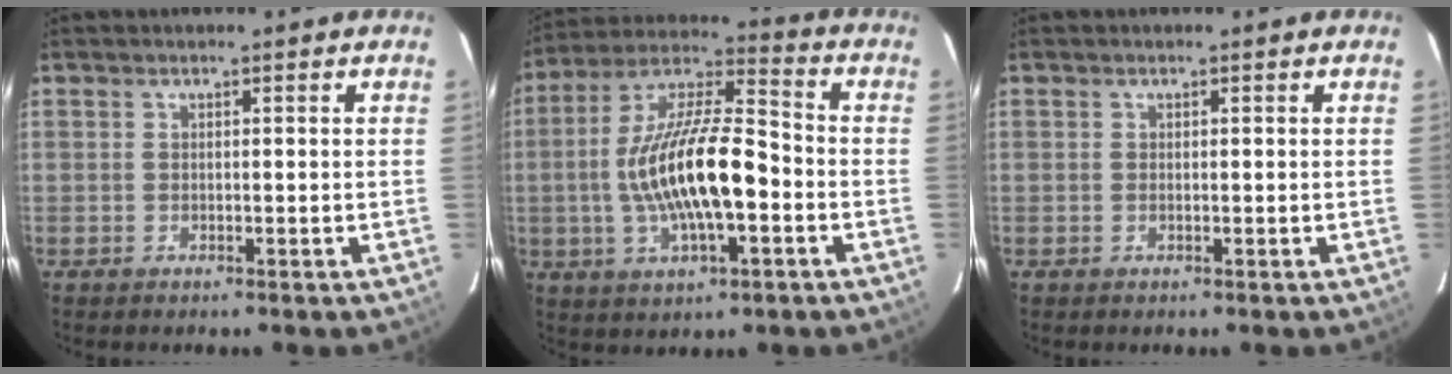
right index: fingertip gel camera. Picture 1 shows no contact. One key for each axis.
{"total": 17.7, "fx": -3.4, "fy": 5.7, "fz": 16.5, "tx": -0.314, "ty": 0.007, "tz": -0.062}
{"total": 0.0}